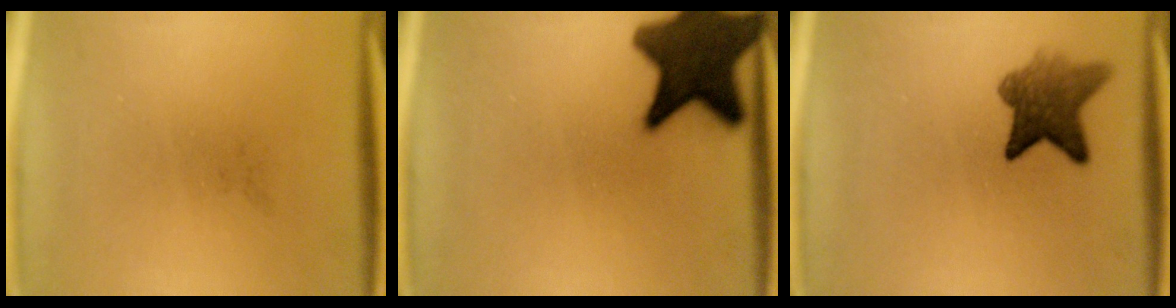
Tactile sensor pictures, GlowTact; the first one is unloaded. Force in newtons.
{"total": 15.7}
{"total": 6.8}